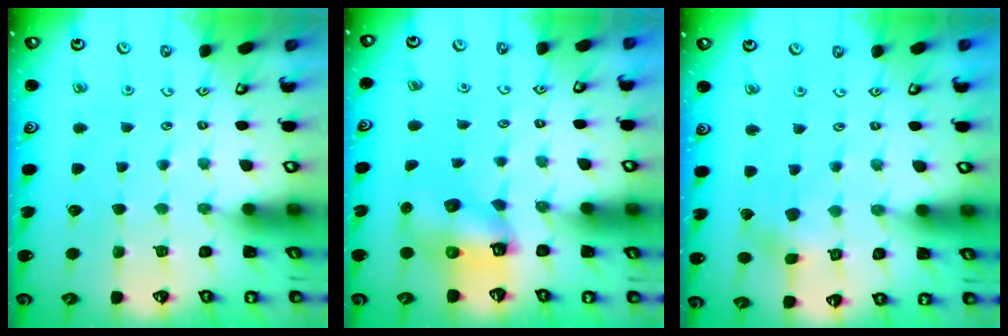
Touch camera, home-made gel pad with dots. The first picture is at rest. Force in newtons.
{"total": 7.3, "press": 7.2, "slide": 0.8}
{"total": 4.3, "press": 4.3, "slide": 0.5}